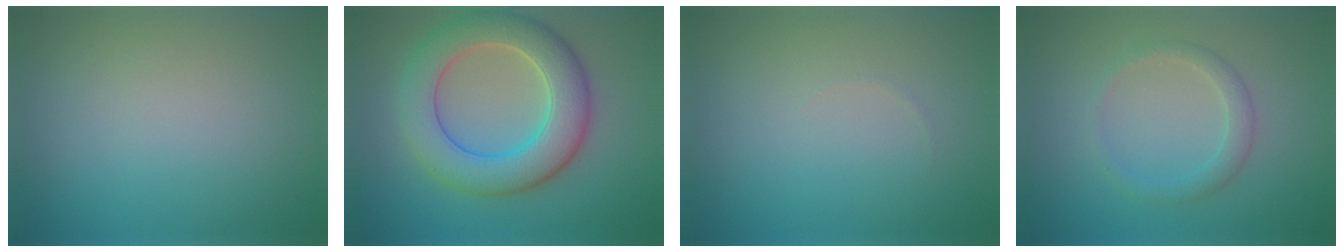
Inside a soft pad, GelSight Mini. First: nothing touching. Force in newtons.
{"total": 7.9, "press": 7.9, "slide": 0.3}
{"total": 0.0}
{"total": 1.9, "press": 1.9, "slide": 0.1}